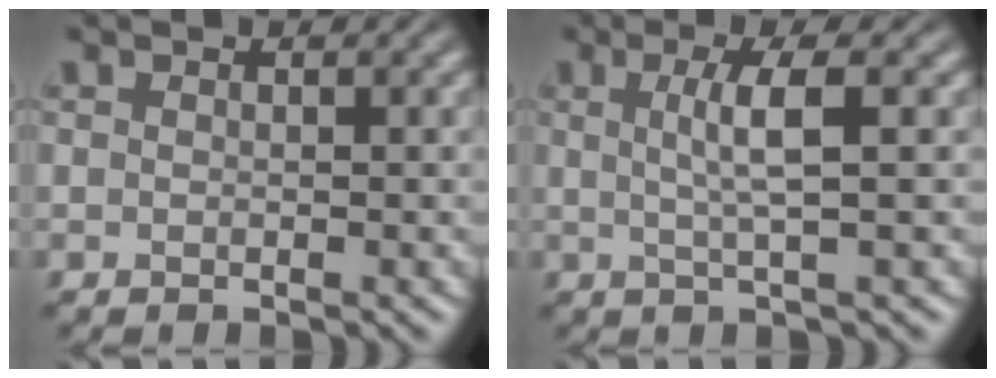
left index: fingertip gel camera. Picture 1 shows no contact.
{"total": 3.6, "force": [0.5, 0.7, 3.5], "torque": [-0.062, 0.001, 0.009]}